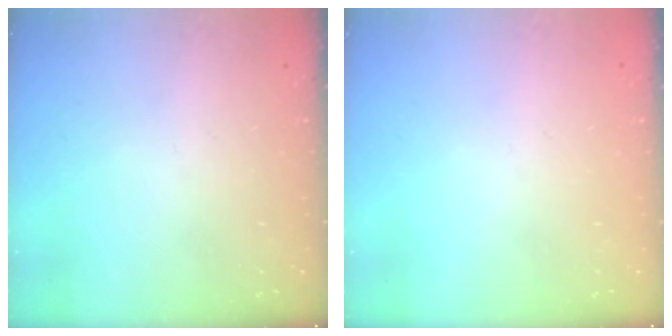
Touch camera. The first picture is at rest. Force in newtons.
{"total": 0.0}